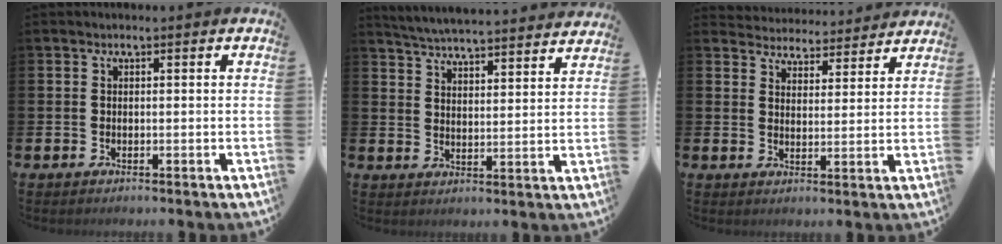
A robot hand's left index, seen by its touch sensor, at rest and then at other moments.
{"total": 5.4, "force": [5.4, 0.0, 0.5], "torque": [-0.033, -0.041, 0.094]}
{"total": 4.5, "force": [4.4, 0.8, -0.5], "torque": [-0.006, -0.037, 0.076]}